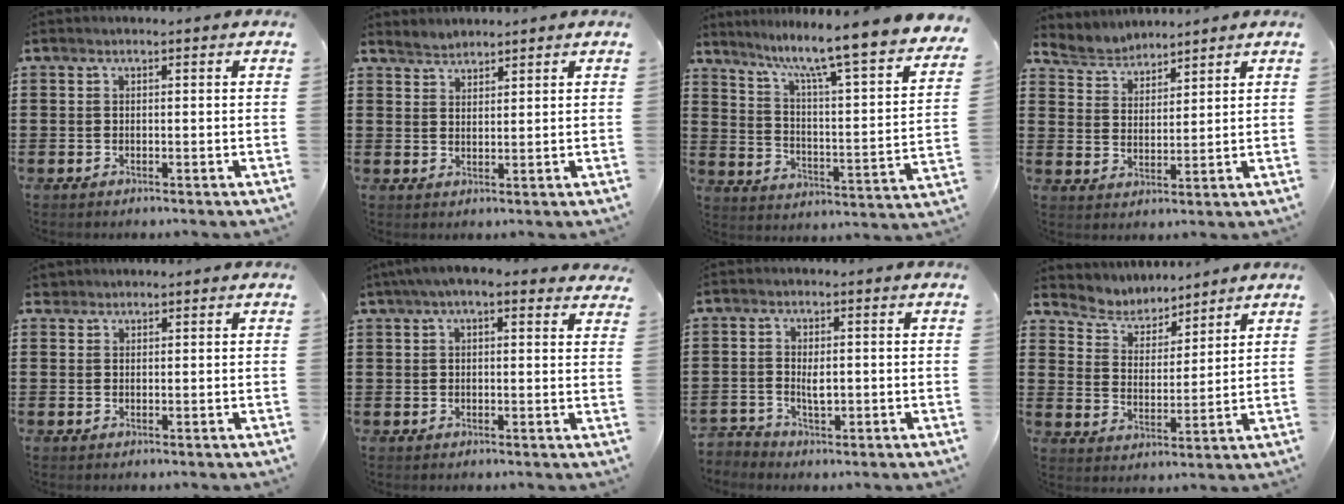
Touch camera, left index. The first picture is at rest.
{"total": 1.8, "force": [1.8, 0.3, -0.4], "torque": [0.002, 0.003, 0.036]}
{"total": 8.0, "force": [6.6, -0.8, 4.5], "torque": [-0.108, -0.065, 0.096]}
{"total": 3.7, "force": [3.6, 1.0, -0.5], "torque": [-0.009, -0.013, 0.063]}
{"total": 1.2, "force": [1.0, 0.6, 0.1], "torque": [-0.007, 0.004, 0.020]}
{"total": 4.2, "force": [2.9, 1.2, 2.7], "torque": [-0.060, 0.003, 0.052]}
{"total": 2.3, "force": [-0.7, 1.5, 1.5], "torque": [-0.033, 0.002, -0.015]}
{"total": 4.7, "force": [4.5, 1.4, -0.1], "torque": [-0.028, -0.022, 0.077]}